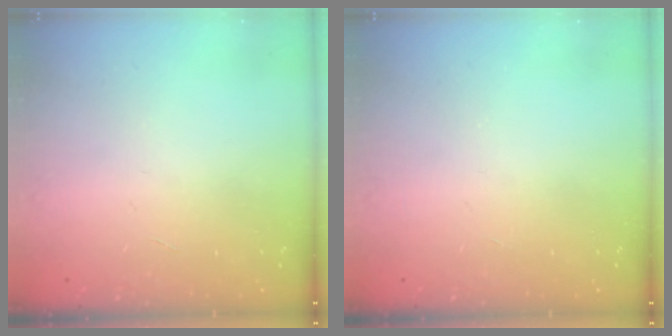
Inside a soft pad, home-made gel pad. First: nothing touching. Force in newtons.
{"total": 0.0}